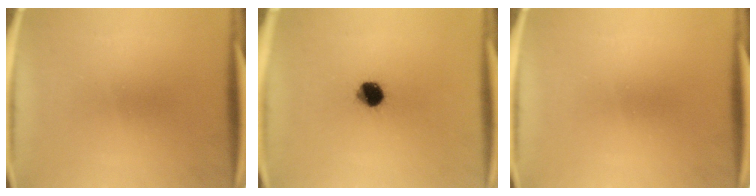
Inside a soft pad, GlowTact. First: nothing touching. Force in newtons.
{"total": 6.6}
{"total": 0.0}